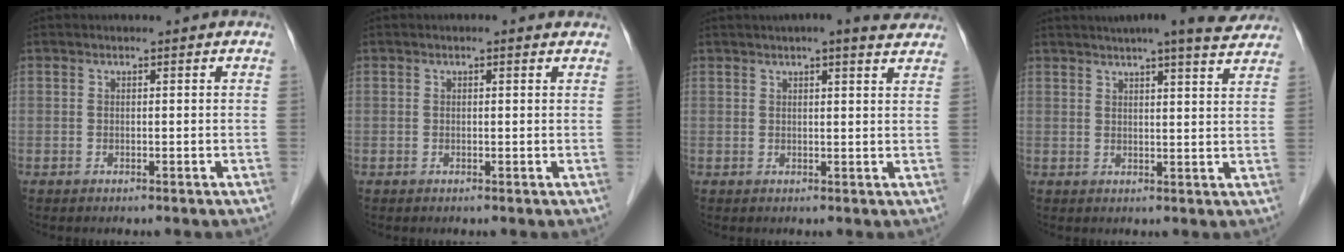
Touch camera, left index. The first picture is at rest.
{"total": 1.2, "force": [0.8, 0.4, 0.8], "torque": [-0.015, 0.011, 0.009]}
{"total": 7.5, "force": [6.3, 1.0, 3.9], "torque": [-0.050, 0.018, 0.069]}
{"total": 12.3, "force": [10.8, 0.9, 5.8], "torque": [-0.081, 0.008, 0.123]}